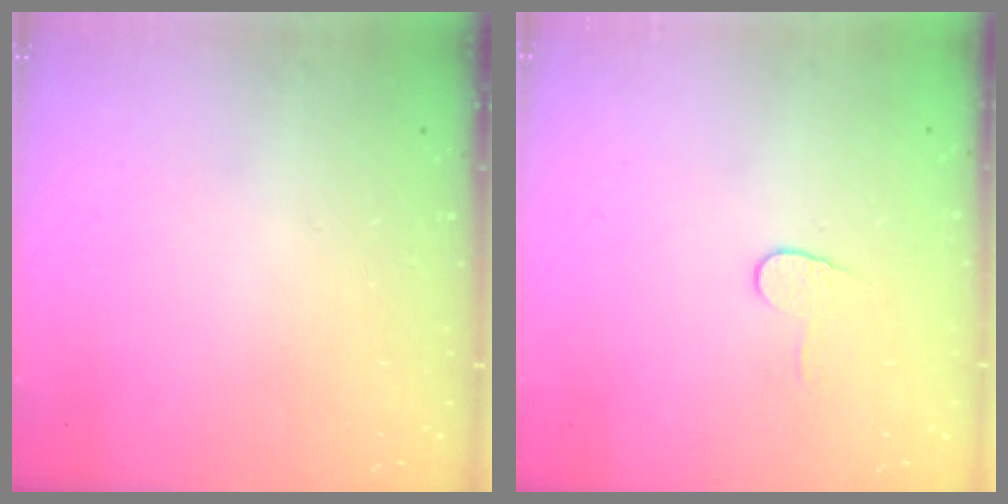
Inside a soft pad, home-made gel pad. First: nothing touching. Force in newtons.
{"total": 5.3, "press": 5.3, "slide": 0.5}